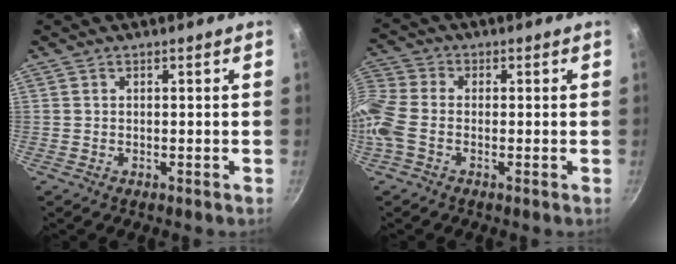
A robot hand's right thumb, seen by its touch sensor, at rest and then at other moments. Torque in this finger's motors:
{"motor_torque": [-0.17, 1.30, 2.02, -0.43, 0.58]}